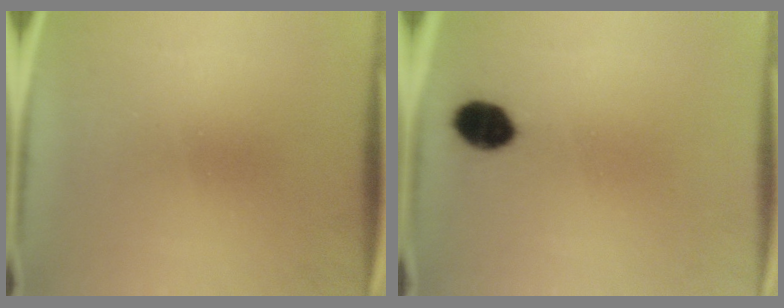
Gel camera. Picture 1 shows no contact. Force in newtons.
{"total": 6.5}